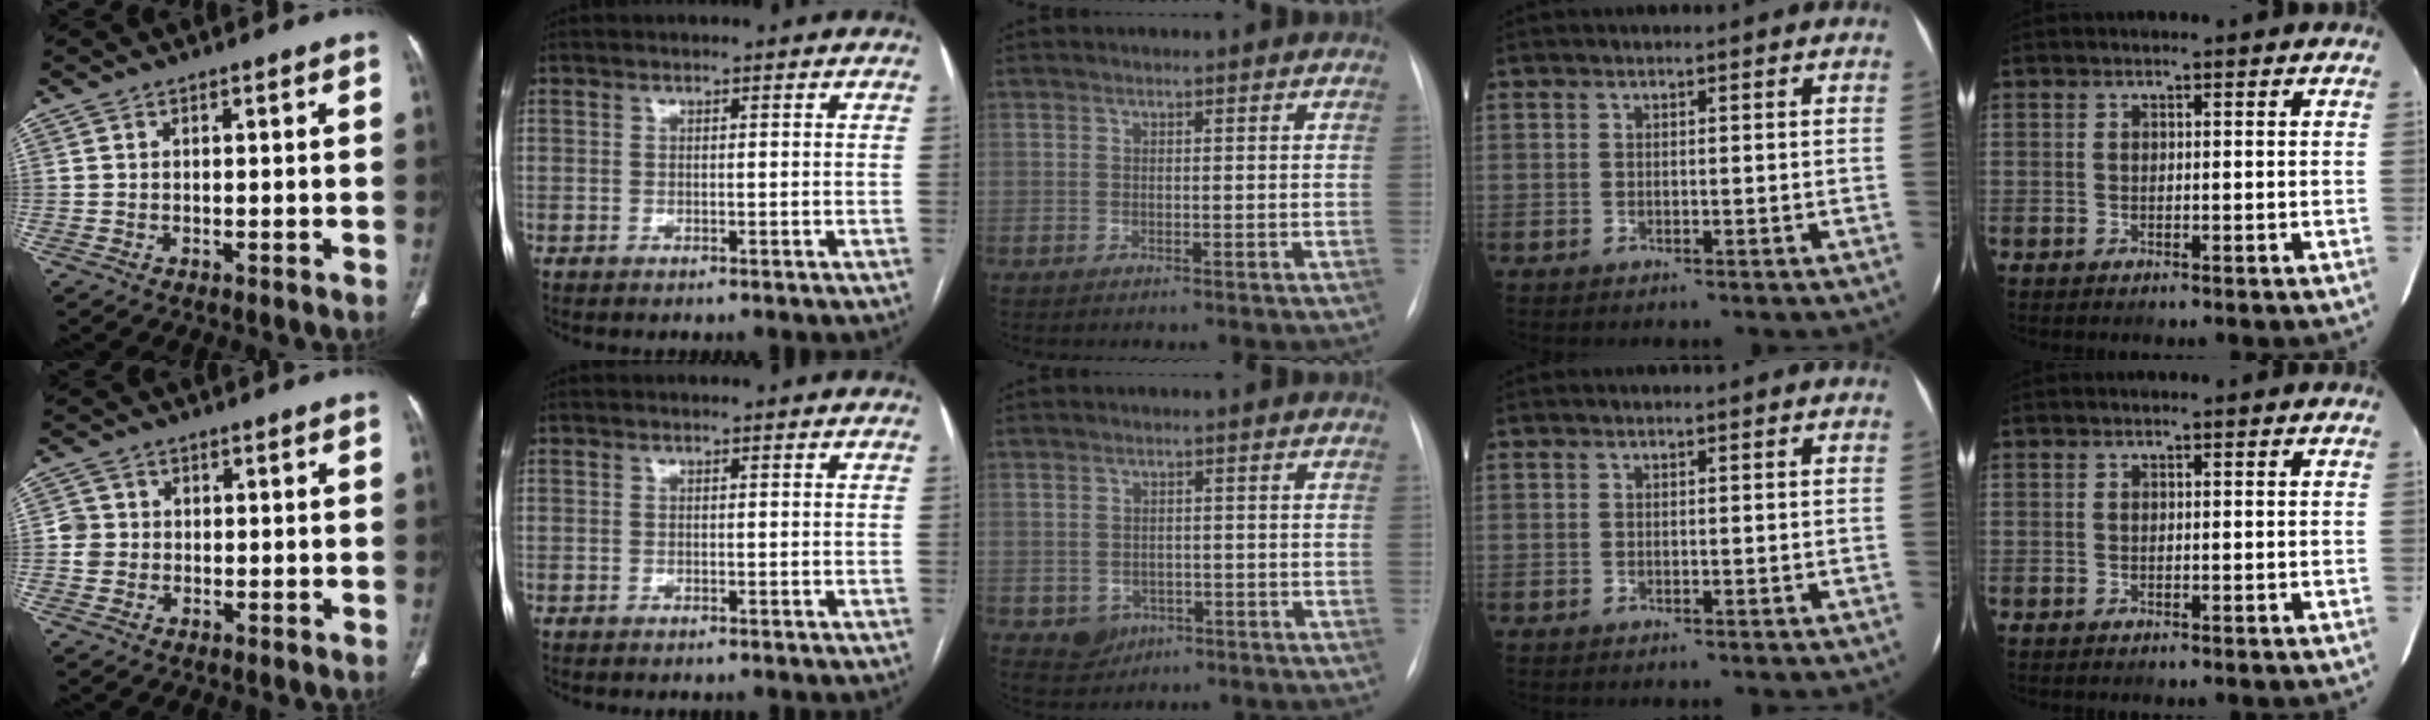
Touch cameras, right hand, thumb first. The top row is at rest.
{"thumb": {"total": 3.0, "force": [-0.1, 3.0, 0.7], "torque": [0.004, 0.007, -0.004]}, "middle": {"total": 3.6, "force": [-1.4, 3.1, 1.1], "torque": [-0.011, 0.005, -0.010]}}